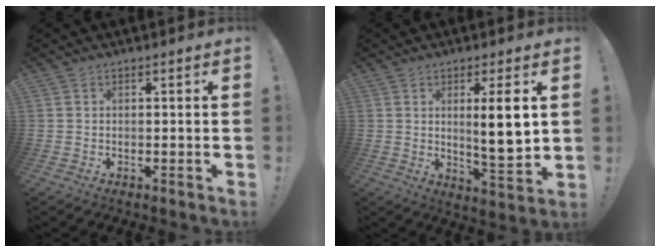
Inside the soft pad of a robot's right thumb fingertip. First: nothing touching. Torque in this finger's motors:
{"motor_torque": [0.07, 0.34, 0.56, 0.39, 0.10]}